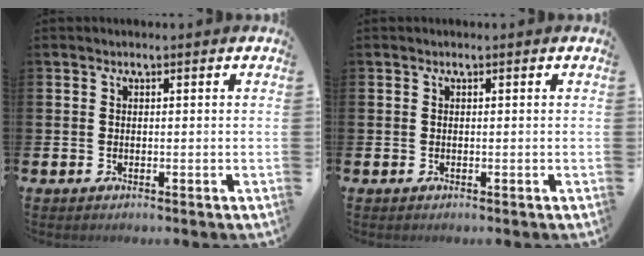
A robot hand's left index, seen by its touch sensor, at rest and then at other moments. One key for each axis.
{"total": 0.0}